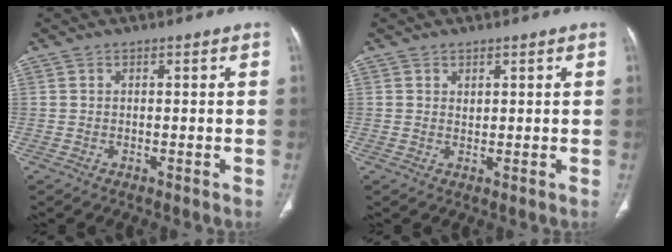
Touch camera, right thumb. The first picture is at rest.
{"total": 1.0, "force": [0.6, 0.7, 0.3], "torque": [0.008, -0.003, 0.009]}